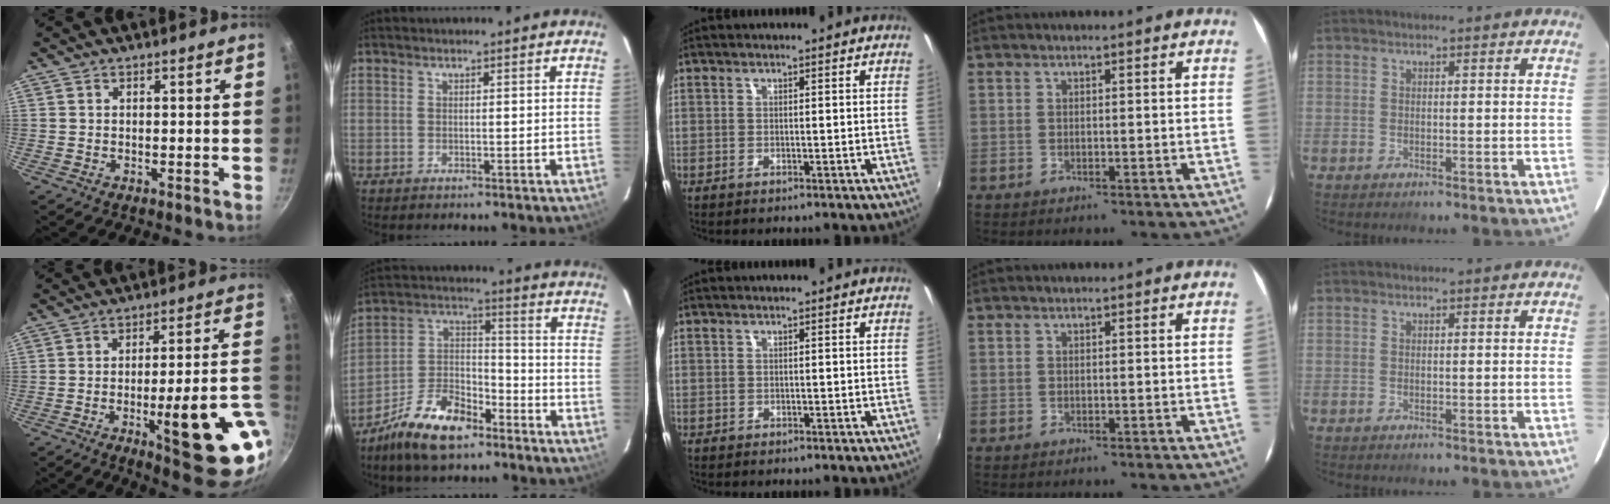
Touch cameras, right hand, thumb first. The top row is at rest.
{"thumb": {"total": 19.5, "force": [-6.1, 4.4, 18.0], "torque": [-0.217, 0.021, -0.077]}, "index": {"total": 14.1, "force": [-9.8, 6.3, 7.9], "torque": [-0.168, 0.021, -0.180]}}